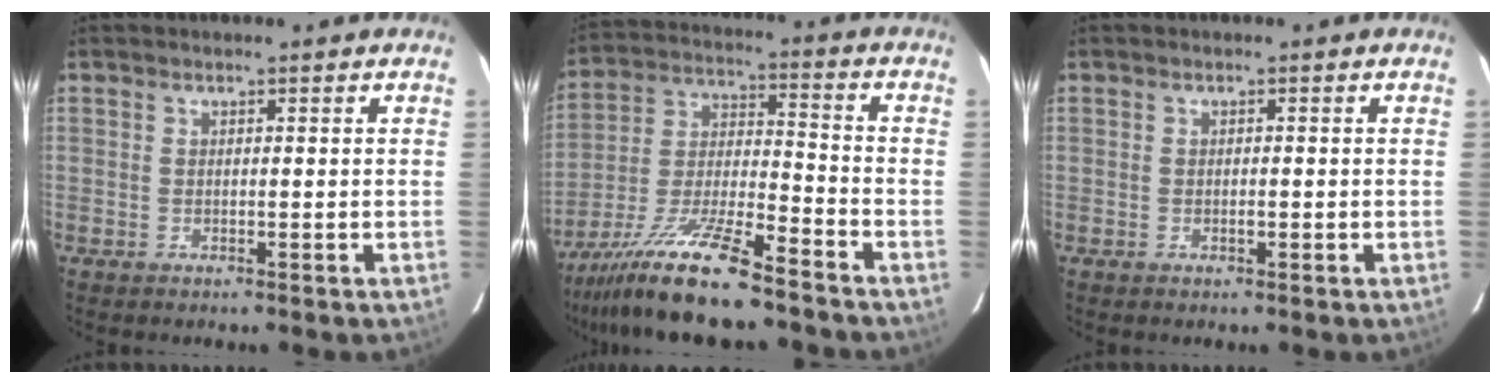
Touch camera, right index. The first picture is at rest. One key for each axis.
{"total": 14.6, "fx": -11.4, "fy": 1.1, "fz": 9.1, "tx": -0.179, "ty": -0.016, "tz": -0.206}
{"total": 0.6, "fx": -0.1, "fy": 0.3, "fz": 0.5, "tx": -0.011, "ty": 0.001, "tz": 0.000}